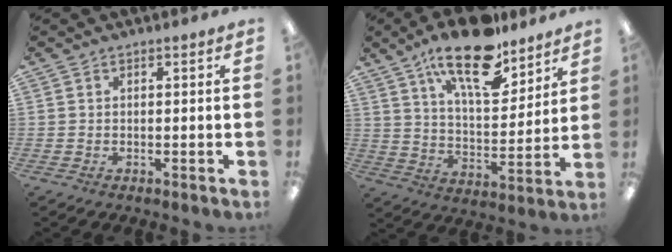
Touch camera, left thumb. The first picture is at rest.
{"total": 19.1, "force": [13.4, 7.5, 11.3], "torque": [-0.180, -0.074, 0.224]}